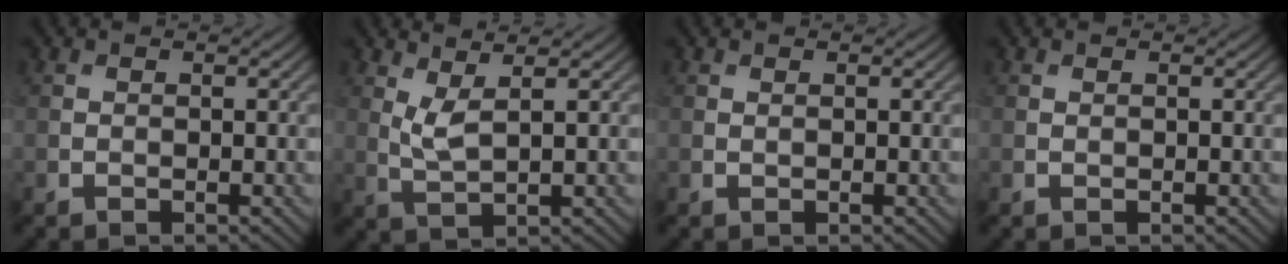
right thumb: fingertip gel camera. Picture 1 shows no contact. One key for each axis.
{"total": 3.0, "fx": 1.6, "fy": 0.7, "fz": 2.5, "tx": -0.061, "ty": -0.004, "tz": 0.038}
{"total": 0.0}
{"total": 0.0}